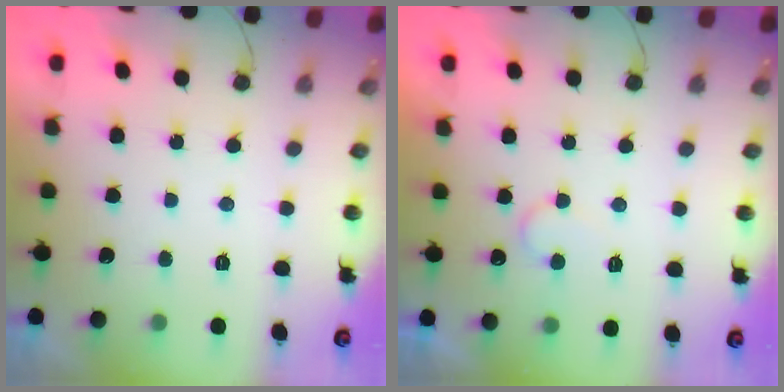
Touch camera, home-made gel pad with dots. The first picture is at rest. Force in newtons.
{"total": 6.1, "press": 6.1, "slide": 0.4}